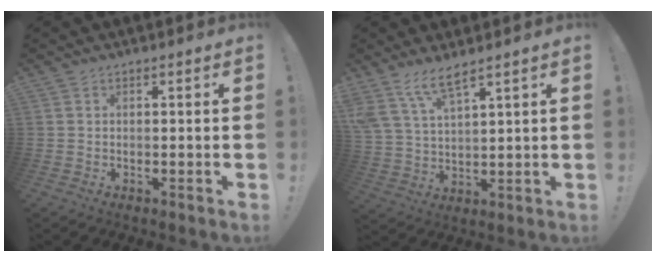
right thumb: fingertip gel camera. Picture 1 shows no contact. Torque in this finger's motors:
{"motor_torque": [1.00, 2.64, 1.18, 0.94, 0.56]}